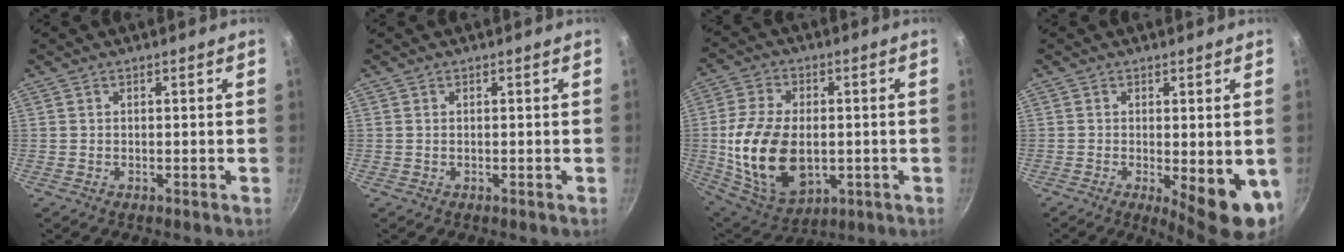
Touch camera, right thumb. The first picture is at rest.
{"total": 0.0}
{"total": 18.4, "force": [-1.6, 11.5, 14.2], "torque": [-0.260, -0.003, -0.013]}
{"total": 9.9, "force": [-1.9, 3.0, 9.2], "torque": [-0.102, -0.010, -0.015]}